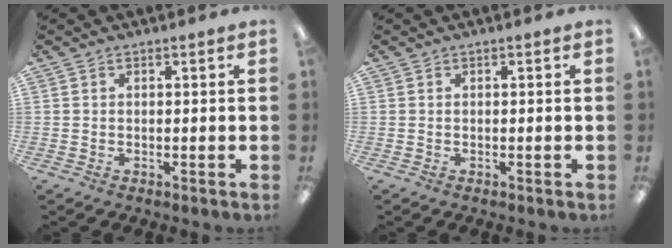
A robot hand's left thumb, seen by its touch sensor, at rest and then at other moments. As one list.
[{"total": 0.0}]